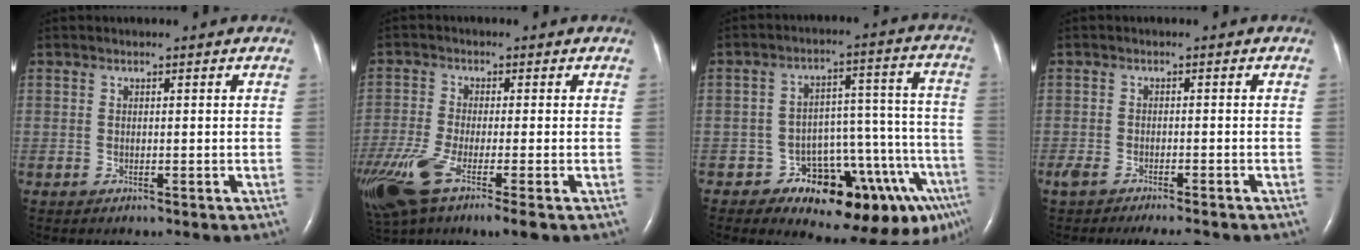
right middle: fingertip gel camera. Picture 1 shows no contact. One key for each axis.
{"total": 11.5, "fx": -6.0, "fy": 2.1, "fz": 9.6, "tx": -0.208, "ty": -0.032, "tz": -0.112}
{"total": 16.2, "fx": -9.6, "fy": 5.5, "fz": 11.8, "tx": -0.100, "ty": 0.061, "tz": -0.127}
{"total": 7.9, "fx": -6.5, "fy": 1.9, "fz": 4.0, "tx": -0.061, "ty": -0.005, "tz": -0.095}